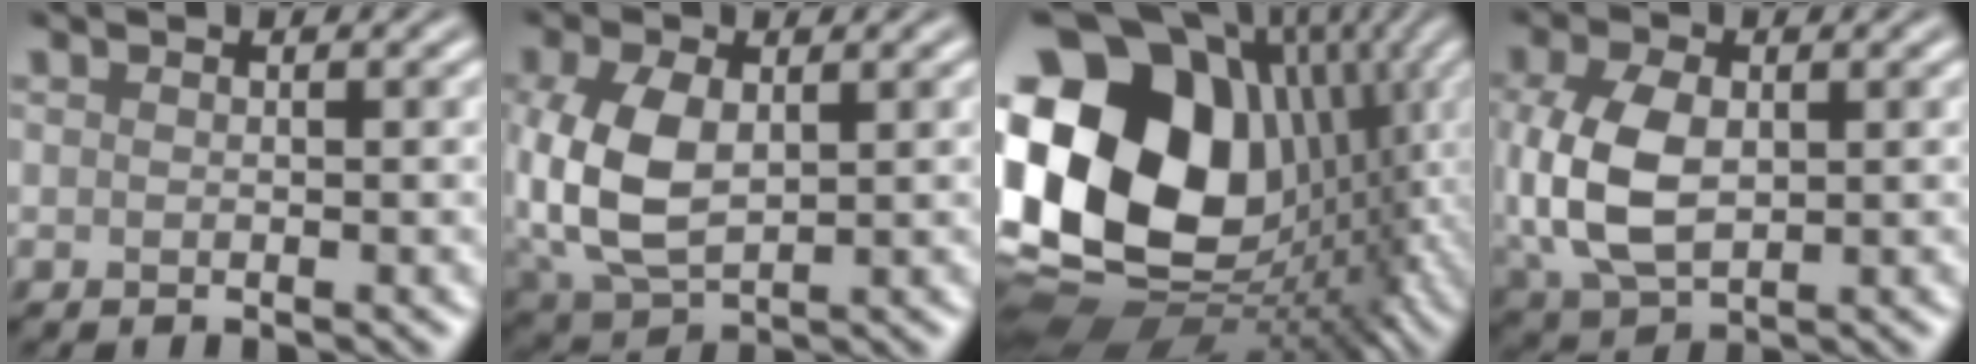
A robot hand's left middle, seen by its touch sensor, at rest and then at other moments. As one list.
[{"total": 7.1, "force": [0.3, 4.4, 5.6], "torque": [-0.149, 0.001, 0.011]}, {"total": 21.1, "force": [2.6, 15.2, 14.4], "torque": [-0.305, 0.009, 0.072]}, {"total": 7.3, "force": [0.1, 4.7, 5.7], "torque": [-0.148, -0.001, 0.010]}]